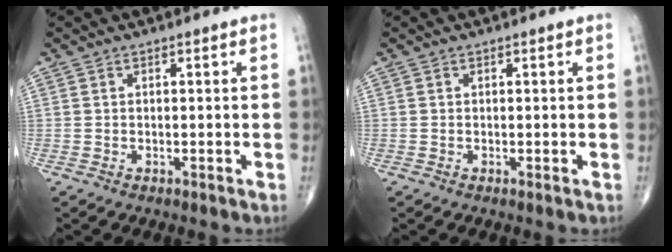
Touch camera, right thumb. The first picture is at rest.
{"total": 0.0}